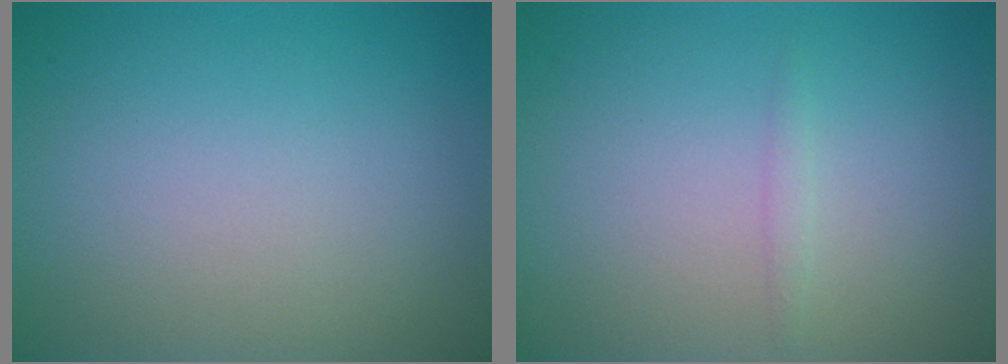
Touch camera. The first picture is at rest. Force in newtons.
{"total": 0.7, "press": 0.7, "slide": 0.0}